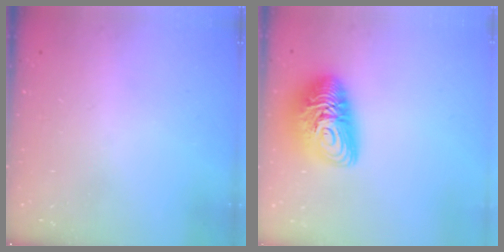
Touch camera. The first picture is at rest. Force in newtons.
{"total": 14.0, "press": 14.0, "slide": 1.1}